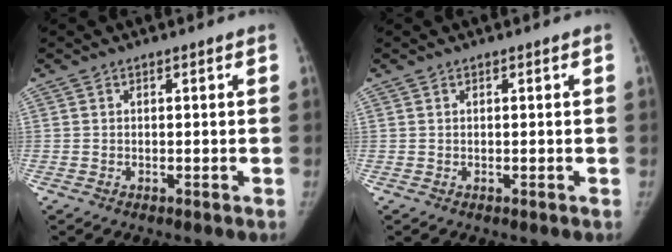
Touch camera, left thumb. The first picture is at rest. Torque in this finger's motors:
{"motor_torque": [0.00, 0.00, 0.14, -0.13, 0.00]}